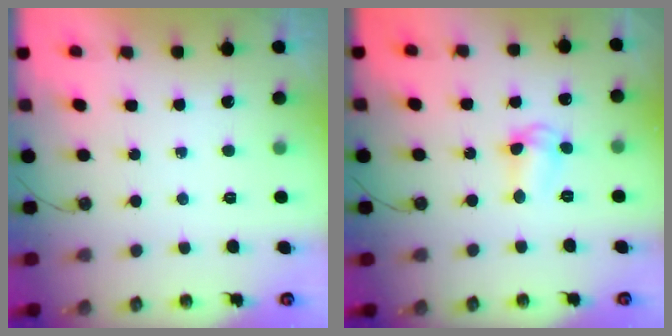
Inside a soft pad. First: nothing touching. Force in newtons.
{"total": 6.4, "press": 5.5, "slide": 3.3}